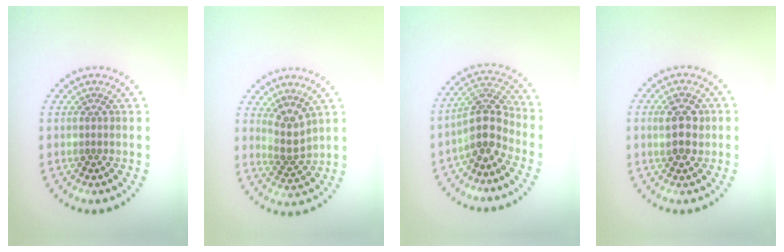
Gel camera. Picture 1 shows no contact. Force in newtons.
{"total": 2.5, "press": 1.8, "slide": 1.7}
{"total": 3.8, "press": 3.2, "slide": 2.1}
{"total": 2.9, "press": 2.9, "slide": 0.4}